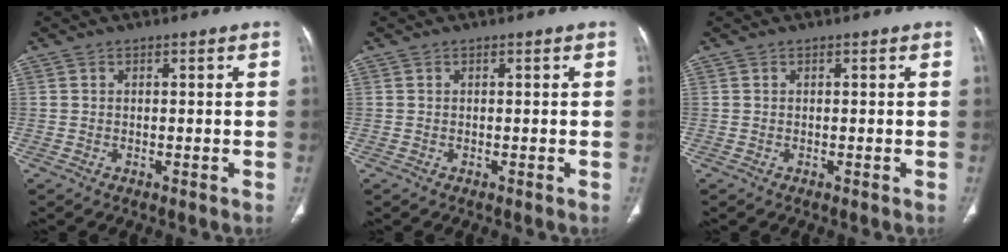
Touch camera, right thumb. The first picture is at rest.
{"total": 0.0}
{"total": 0.0}